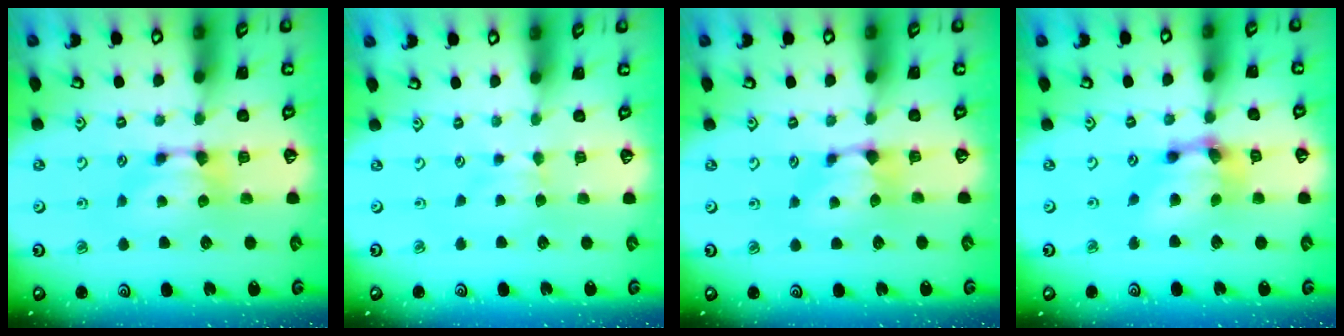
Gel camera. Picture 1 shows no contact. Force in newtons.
{"total": 2.4, "press": 2.3, "slide": 0.4}
{"total": 0.9, "press": 0.2, "slide": 0.9}
{"total": 6.1, "press": 5.6, "slide": 2.3}